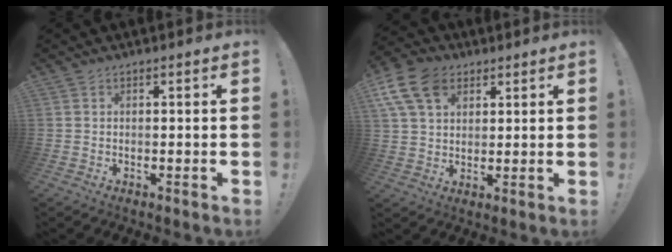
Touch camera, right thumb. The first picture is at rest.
{"total": 13.3, "force": [6.0, 9.2, 7.6], "torque": [-0.144, -0.022, 0.118]}